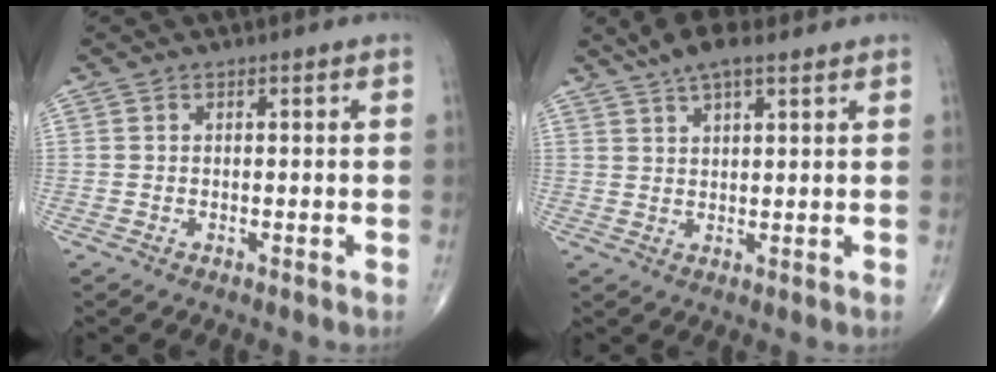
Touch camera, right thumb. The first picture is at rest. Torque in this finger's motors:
{"motor_torque": [-0.64, 0.77, 0.59, 0.48, 0.05]}